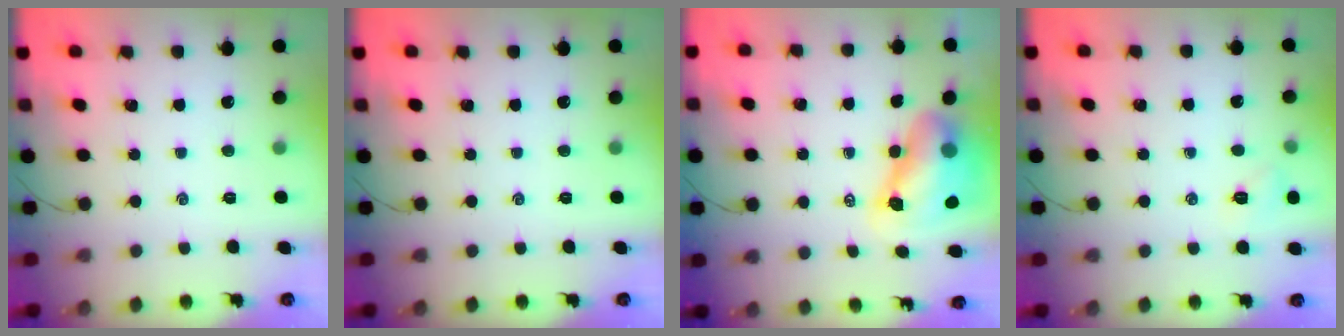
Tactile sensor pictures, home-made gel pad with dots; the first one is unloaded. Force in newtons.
{"total": 0.0}
{"total": 11.3, "press": 10.8, "slide": 3.3}
{"total": 6.0, "press": 5.9, "slide": 1.4}